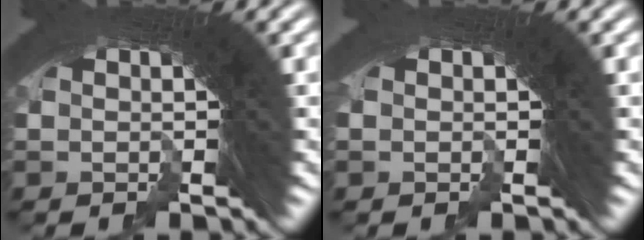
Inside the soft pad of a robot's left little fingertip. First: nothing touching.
{"total": 0.5, "force": [-0.3, -0.1, -0.4], "torque": [0.003, -0.001, -0.003]}